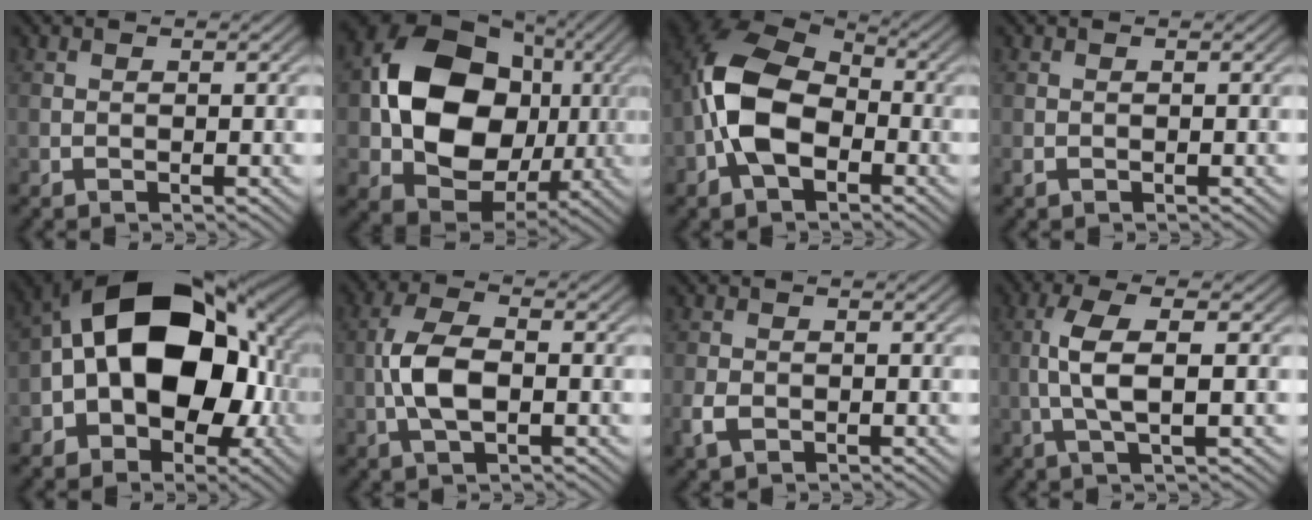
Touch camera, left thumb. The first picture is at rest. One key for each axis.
{"total": 15.8, "fx": 0.7, "fy": 12.5, "fz": 9.7, "tx": -0.182, "ty": -0.008, "tz": 0.014}
{"total": 11.6, "fx": -2.5, "fy": 7.5, "fz": 8.5, "tx": -0.190, "ty": 0.004, "tz": -0.062}
{"total": 0.7, "fx": -0.3, "fy": 0.4, "fz": 0.4, "tx": -0.012, "ty": -0.004, "tz": -0.006}
{"total": 17.6, "fx": -0.8, "fy": 11.3, "fz": 13.4, "tx": -0.203, "ty": 0.017, "tz": -0.032}
{"total": 6.5, "fx": -1.0, "fy": 3.1, "fz": 5.6, "tx": -0.128, "ty": 0.005, "tz": -0.025}
{"total": 2.6, "fx": -1.1, "fy": 1.8, "fz": 1.6, "tx": -0.043, "ty": -0.008, "tz": -0.025}
{"total": 5.8, "fx": 0.2, "fy": 1.5, "fz": 5.6, "tx": -0.128, "ty": 0.010, "tz": -0.003}